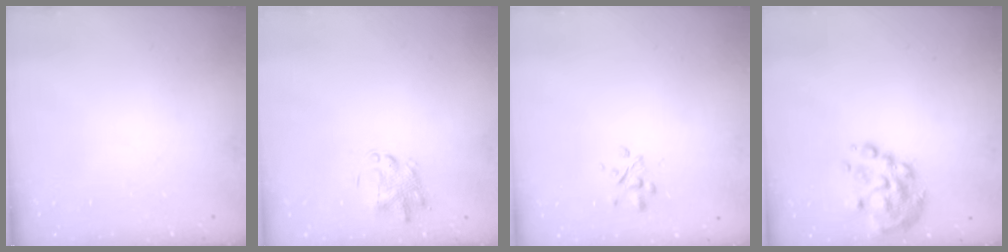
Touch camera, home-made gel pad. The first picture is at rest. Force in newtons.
{"total": 2.2, "press": 2.2, "slide": 0.1}
{"total": 3.0, "press": 2.8, "slide": 1.1}
{"total": 8.8, "press": 8.4, "slide": 2.7}